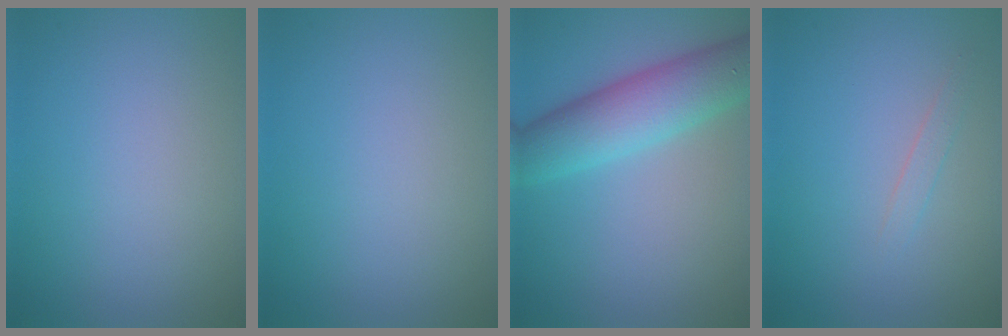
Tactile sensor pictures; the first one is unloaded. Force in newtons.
{"total": 0.0}
{"total": 6.5, "press": 6.5, "slide": 0.2}
{"total": 0.9, "press": 0.9, "slide": 0.1}